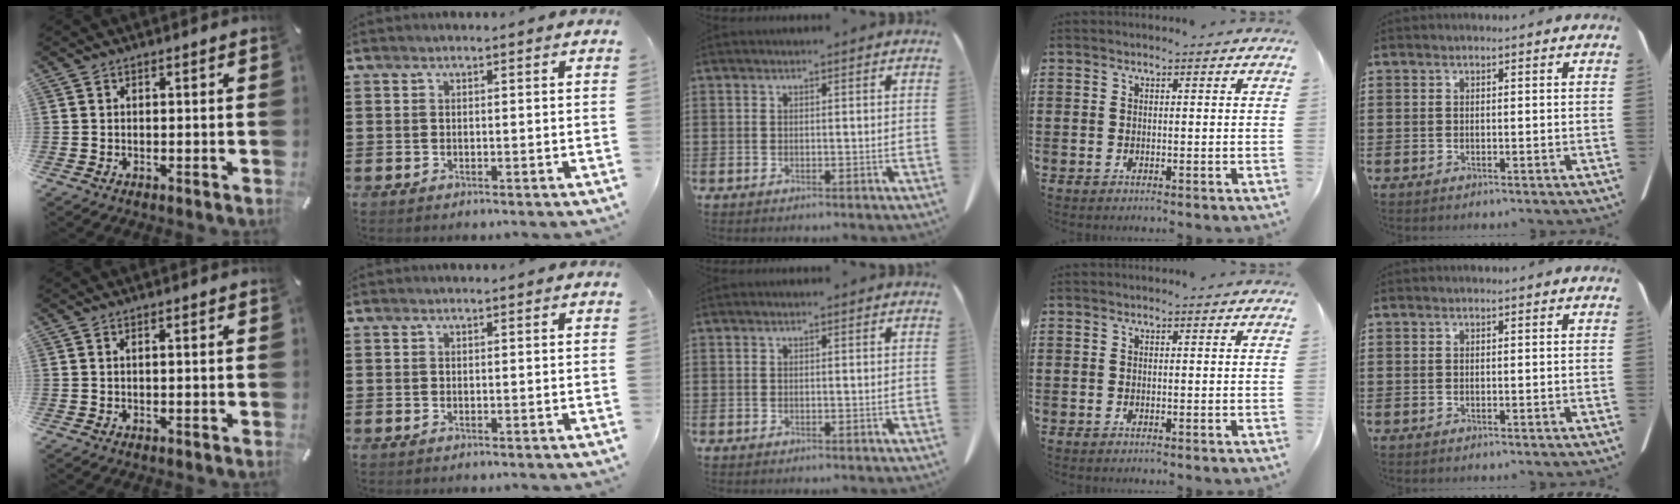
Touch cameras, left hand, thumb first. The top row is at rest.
{"thumb": {"total": 0.7, "force": [0.2, 0.1, 0.6], "torque": [-0.013, 0.002, 0.002]}}